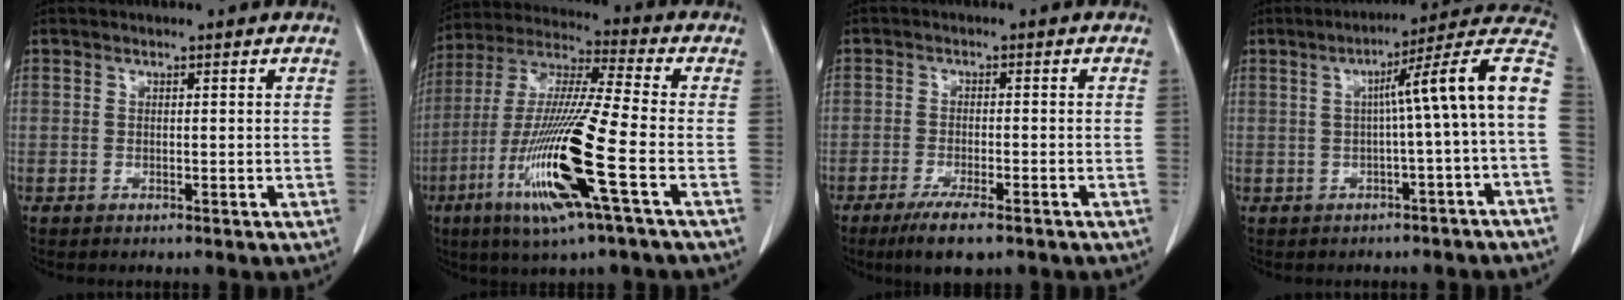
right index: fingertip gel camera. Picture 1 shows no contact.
{"total": 17.6, "force": [-6.2, -0.1, 16.5], "torque": [-0.346, -0.024, -0.123]}
{"total": 6.3, "force": [-4.3, 0.9, 4.5], "torque": [-0.073, -0.015, -0.066]}
{"total": 11.8, "force": [-0.4, -1.2, 11.8], "torque": [-0.151, 0.034, -0.013]}